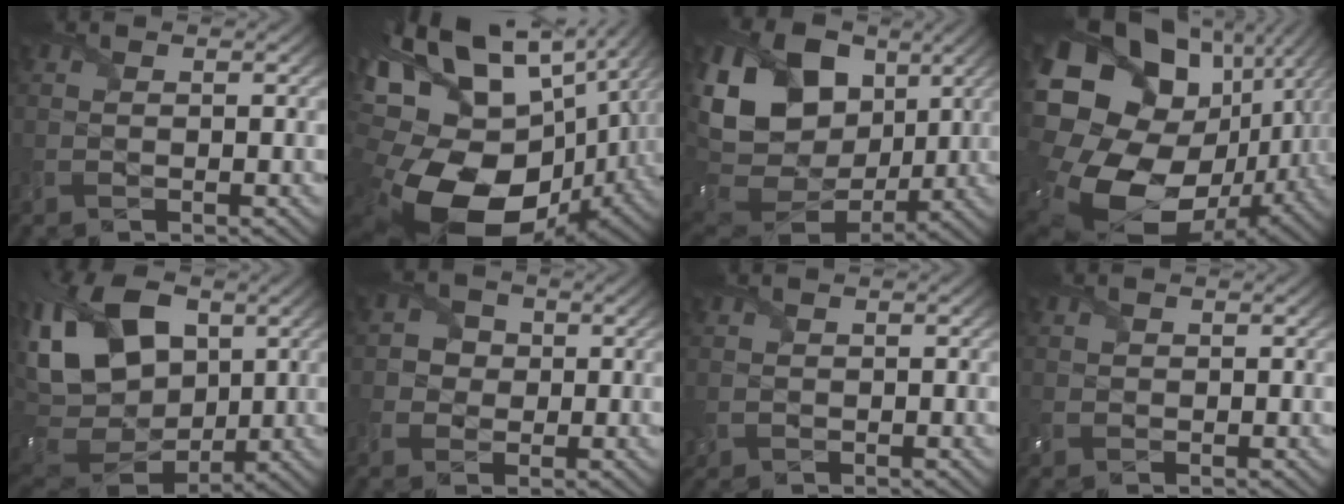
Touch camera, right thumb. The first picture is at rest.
{"total": 21.5, "force": [-0.7, 14.1, 16.2], "torque": [-0.353, -0.038, 0.017]}
{"total": 19.4, "force": [4.8, 14.3, 12.2], "torque": [-0.280, 0.014, 0.111]}
{"total": 22.4, "force": [-0.3, 17.8, 13.6], "torque": [-0.330, -0.046, 0.013]}
{"total": 17.7, "force": [3.9, 11.8, 12.6], "torque": [-0.296, 0.009, 0.080]}
{"total": 3.0, "force": [0.2, 2.8, 0.9], "torque": [-0.020, 0.004, -0.011]}
{"total": 1.6, "force": [0.3, 1.5, 0.5], "torque": [-0.022, -0.002, 0.000]}
{"total": 1.0, "force": [0.3, 0.9, 0.2], "torque": [-0.009, 0.000, 0.005]}